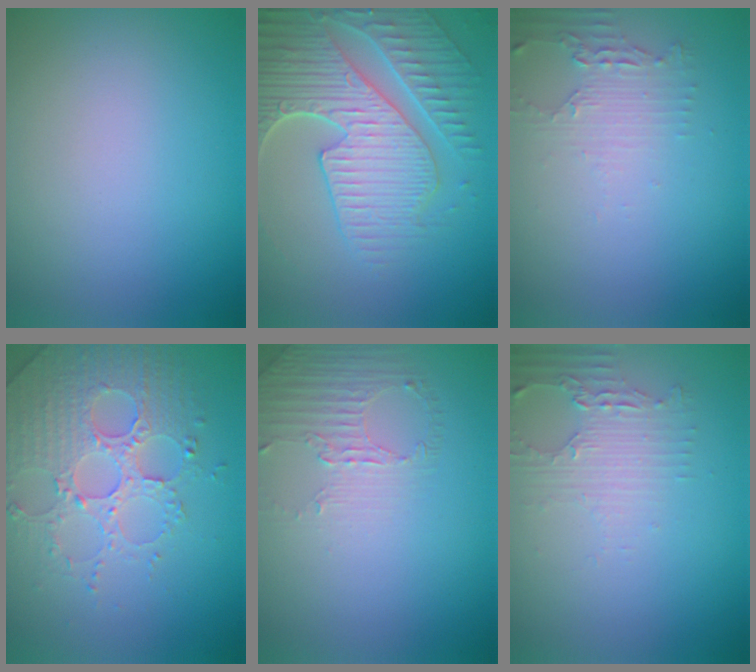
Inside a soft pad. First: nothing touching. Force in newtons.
{"total": 8.4, "press": 6.1, "slide": 5.8}
{"total": 2.2, "press": 1.7, "slide": 1.4}
{"total": 4.1, "press": 3.9, "slide": 1.2}
{"total": 1.4, "press": 0.8, "slide": 1.1}
{"total": 2.4, "press": 2.3, "slide": 0.9}